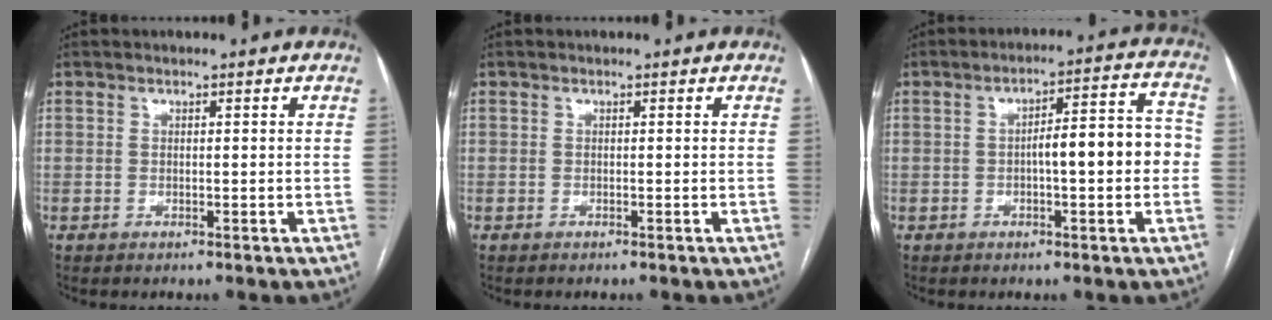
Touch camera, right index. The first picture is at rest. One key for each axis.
{"total": 0.0}
{"total": 9.1, "fx": -0.9, "fy": 2.1, "fz": 8.8, "tx": -0.119, "ty": 0.038, "tz": -0.011}